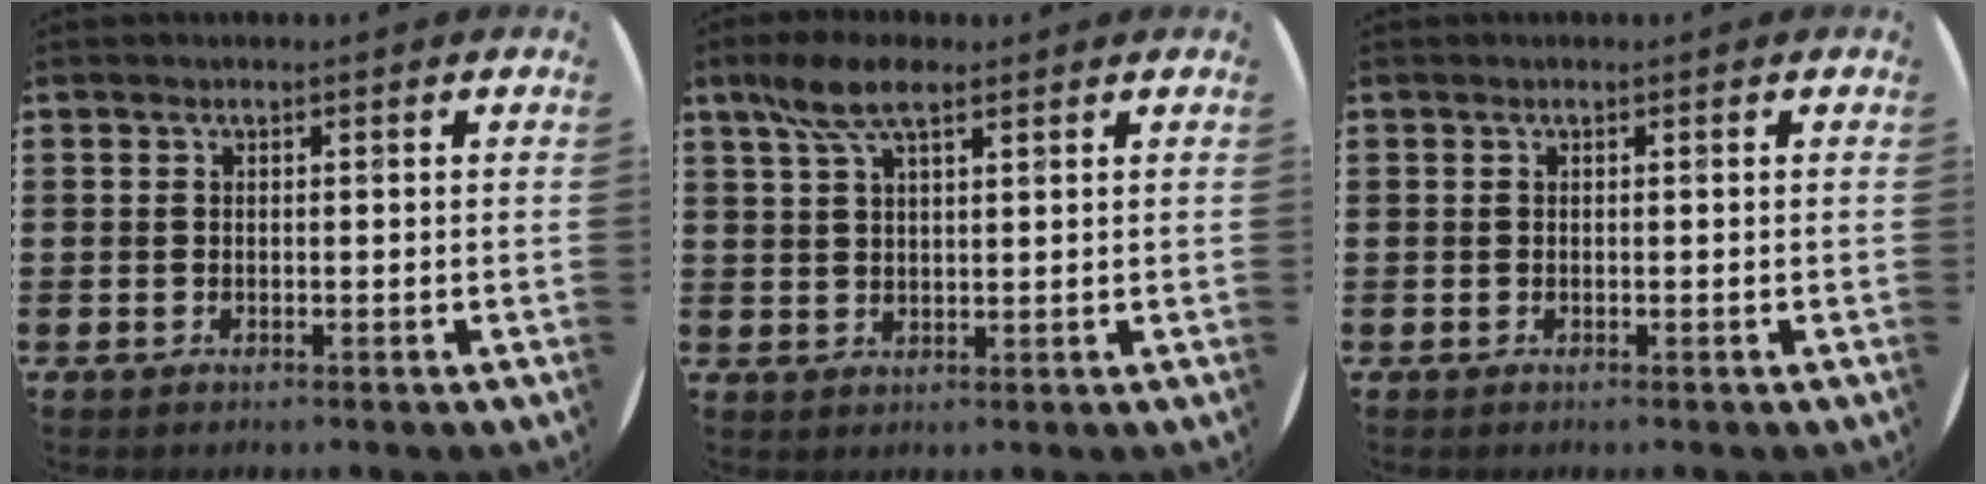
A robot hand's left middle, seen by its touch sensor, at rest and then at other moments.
{"total": 6.6, "force": [4.2, 2.2, 4.6], "torque": [-0.100, 0.007, 0.075]}
{"total": 0.0}